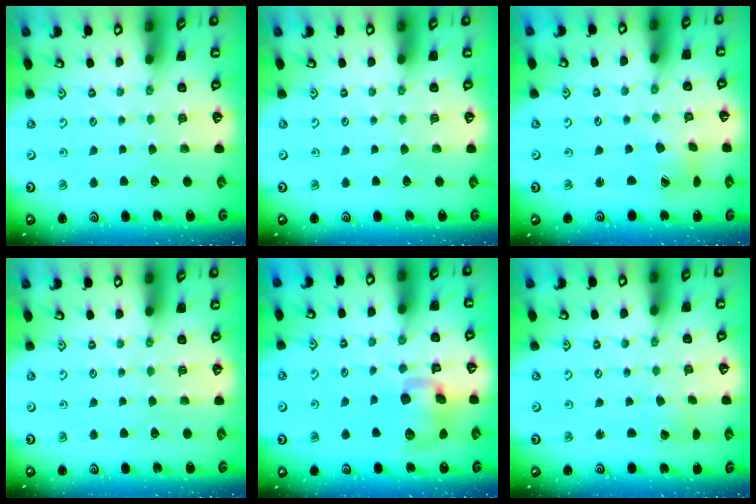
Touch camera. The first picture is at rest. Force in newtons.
{"total": 0.0}
{"total": 4.5, "press": 4.5, "slide": 0.5}
{"total": 0.0}
{"total": 11.5, "press": 11.4, "slide": 2.1}
{"total": 1.4, "press": 1.3, "slide": 0.2}